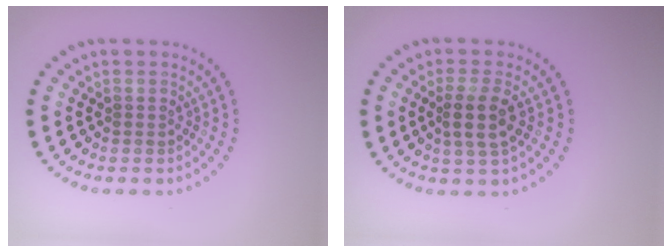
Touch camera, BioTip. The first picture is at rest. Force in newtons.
{"total": 2.6, "press": 2.4, "slide": 1.1}